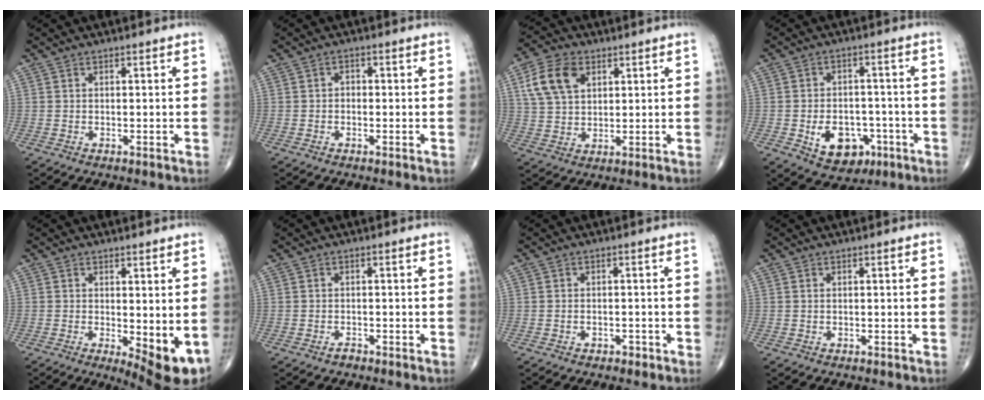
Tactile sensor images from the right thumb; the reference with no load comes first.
{"total": 1.3, "force": [-0.2, 1.0, 0.8], "torque": [-0.002, 0.006, -0.008]}
{"total": 9.9, "force": [3.8, 6.5, 6.5], "torque": [-0.114, -0.001, 0.074]}
{"total": 10.3, "force": [-3.7, 7.3, 6.2], "torque": [-0.065, 0.025, -0.043]}
{"total": 7.6, "force": [-0.7, 2.7, 7.1], "torque": [-0.092, -0.020, -0.002]}
{"total": 1.0, "force": [-0.8, 0.5, 0.3], "torque": [-0.005, 0.002, -0.015]}
{"total": 1.4, "force": [-0.8, 0.9, 0.6], "torque": [-0.011, 0.009, -0.011]}
{"total": 0.0}